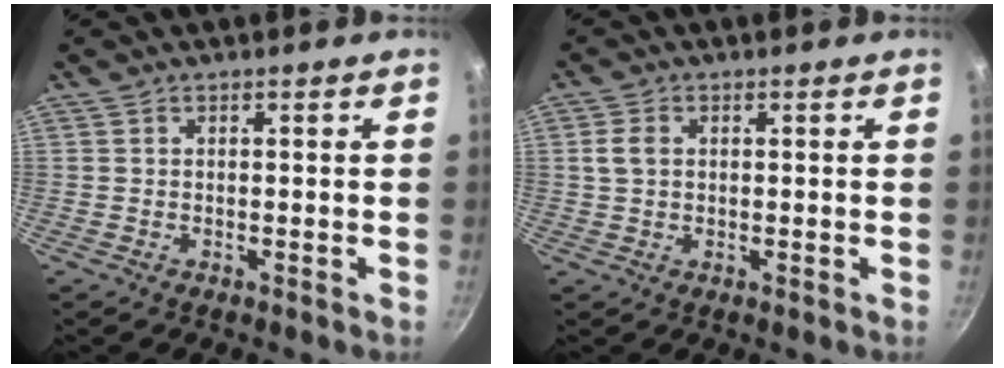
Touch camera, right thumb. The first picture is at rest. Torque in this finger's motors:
{"motor_torque": [0.16, 0.15, 0.45, 0.42, 0.10]}